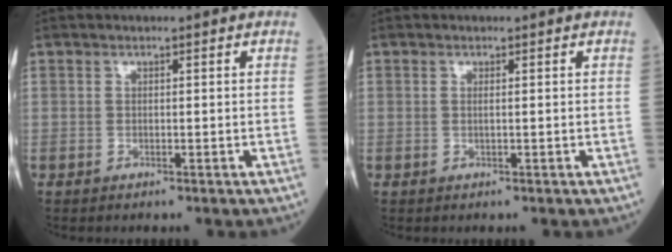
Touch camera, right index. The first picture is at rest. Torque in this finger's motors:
{"motor_torque": [-0.01, -0.05, -0.06, 0.00]}